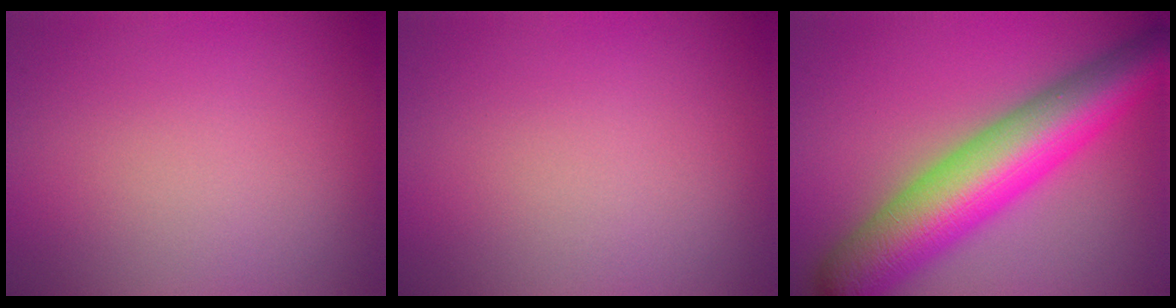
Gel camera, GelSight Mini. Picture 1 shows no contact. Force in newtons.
{"total": 0.0}
{"total": 11.2, "press": 11.2, "slide": 0.3}